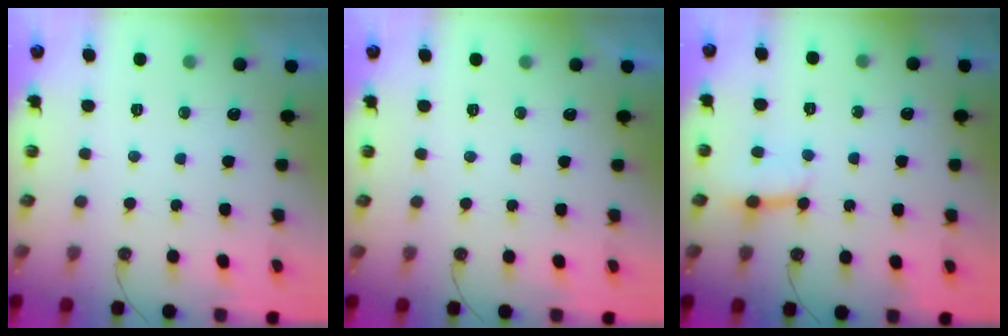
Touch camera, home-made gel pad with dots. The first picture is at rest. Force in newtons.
{"total": 0.0}
{"total": 3.6, "press": 3.6, "slide": 0.5}